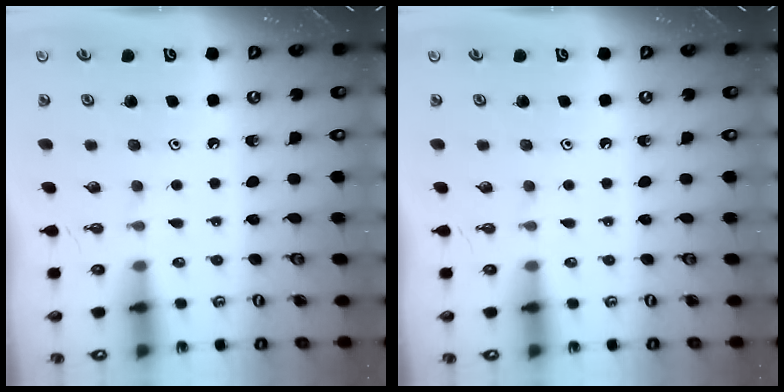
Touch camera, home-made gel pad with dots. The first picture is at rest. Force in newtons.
{"total": 0.0}